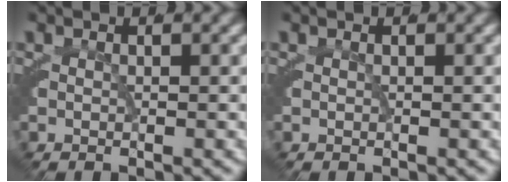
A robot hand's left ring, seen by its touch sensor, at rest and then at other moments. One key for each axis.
{"total": 0.0}